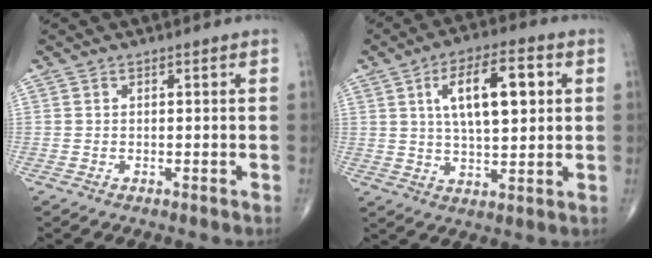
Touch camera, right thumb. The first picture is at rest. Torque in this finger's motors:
{"motor_torque": [-0.26, 0.72, 0.48, 0.19, 0.13]}